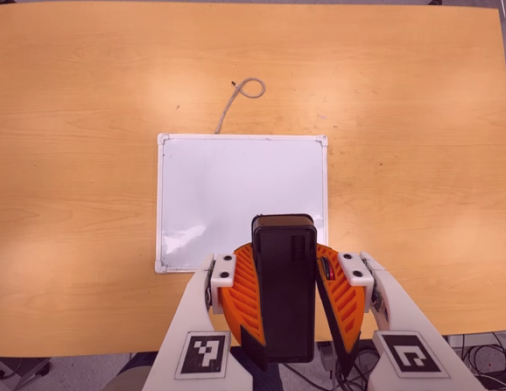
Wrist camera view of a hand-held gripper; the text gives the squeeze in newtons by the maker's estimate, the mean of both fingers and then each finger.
{"total": 10.4, "left": 9.7, "right": 11.2}